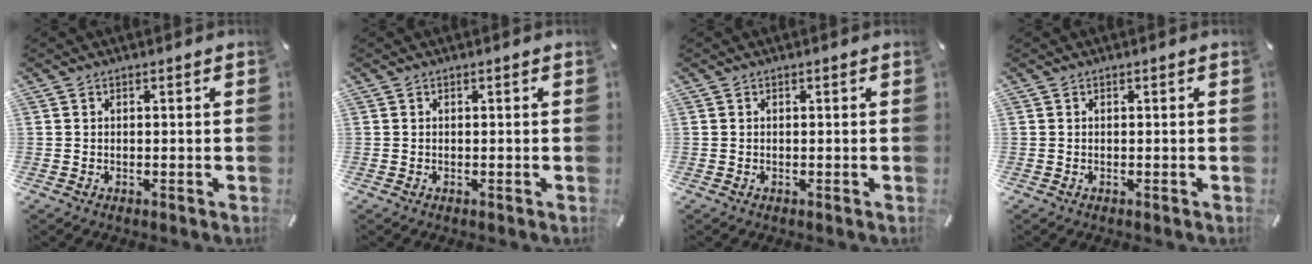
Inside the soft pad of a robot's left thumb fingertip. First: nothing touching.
{"total": 0.0}
{"total": 0.0}
{"total": 0.0}